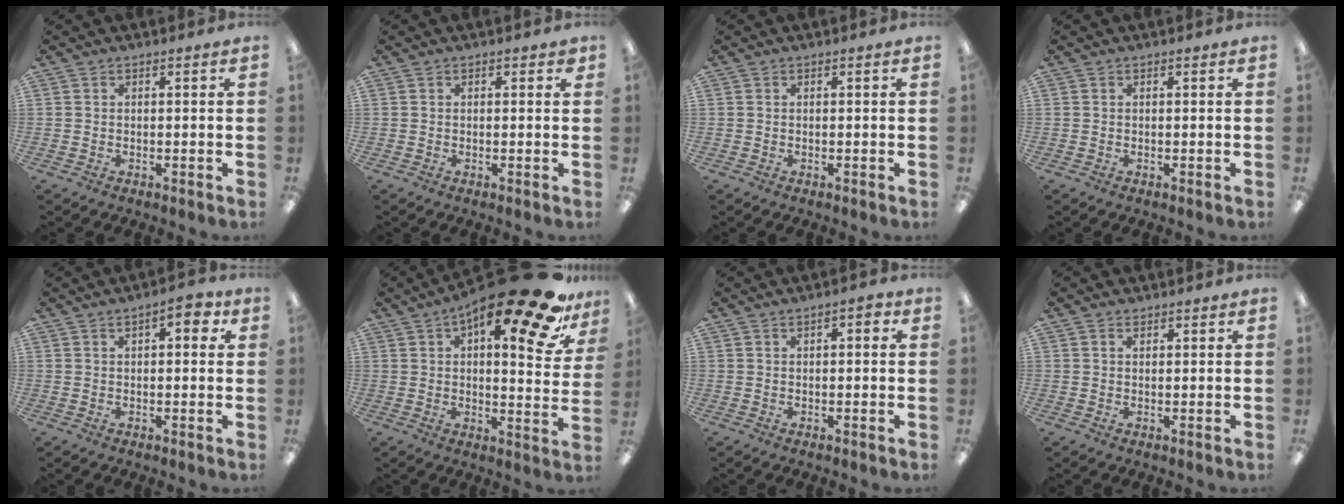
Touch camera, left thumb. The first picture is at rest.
{"total": 1.1, "force": [0.4, 0.7, 0.8], "torque": [0.000, -0.003, 0.004]}
{"total": 0.0}
{"total": 0.0}
{"total": 5.2, "force": [2.1, 2.1, 4.2], "torque": [-0.054, -0.004, 0.027]}
{"total": 20.8, "force": [12.8, 5.3, 15.5], "torque": [-0.214, -0.089, 0.198]}
{"total": 2.4, "force": [0.8, 1.1, 2.0], "torque": [-0.024, -0.001, 0.009]}
{"total": 1.2, "force": [0.8, 0.7, 0.5], "torque": [-0.011, 0.001, 0.015]}